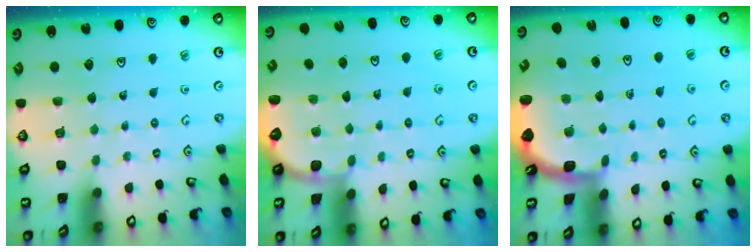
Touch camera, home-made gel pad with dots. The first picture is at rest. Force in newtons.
{"total": 1.8, "press": 1.7, "slide": 0.1}
{"total": 2.5, "press": 1.9, "slide": 1.6}